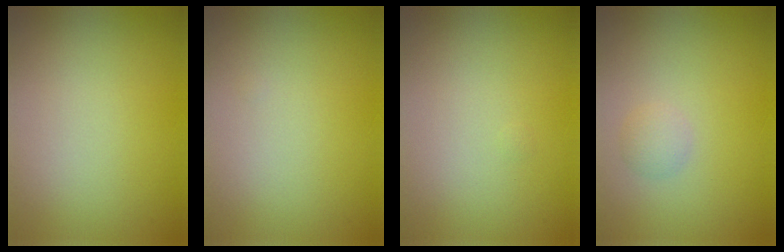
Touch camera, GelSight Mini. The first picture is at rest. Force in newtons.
{"total": 0.0}
{"total": 0.0}
{"total": 1.2, "press": 1.2, "slide": 0.1}